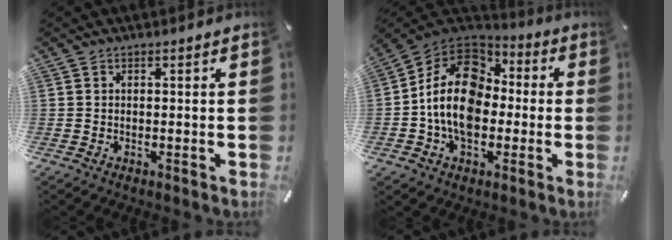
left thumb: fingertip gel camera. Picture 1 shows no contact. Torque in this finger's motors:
{"motor_torque": [2.11, 2.34, 1.38, -0.79, 0.31]}